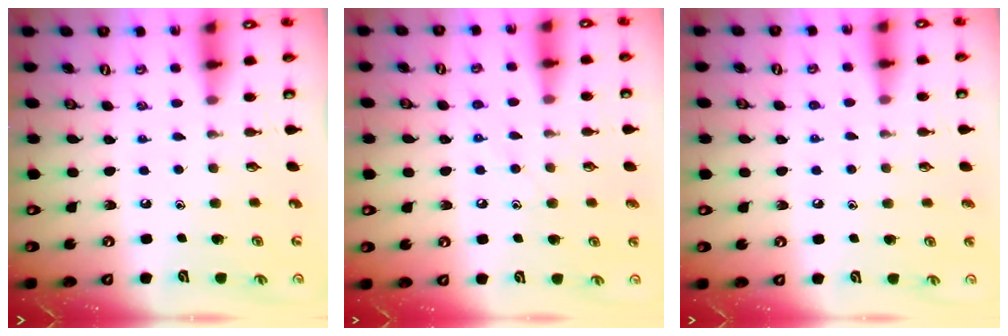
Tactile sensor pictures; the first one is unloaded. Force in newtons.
{"total": 6.4, "press": 6.4, "slide": 0.4}
{"total": 5.0, "press": 5.0, "slide": 0.6}